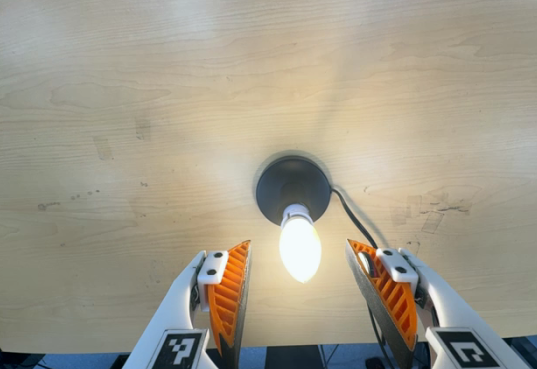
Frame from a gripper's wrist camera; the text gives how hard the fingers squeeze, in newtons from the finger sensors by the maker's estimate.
{"total": 0.0}